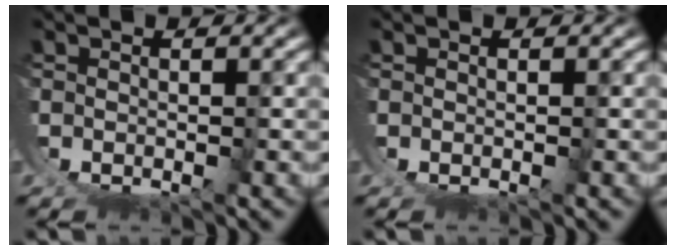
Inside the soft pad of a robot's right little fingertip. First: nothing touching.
{"total": 0.0}